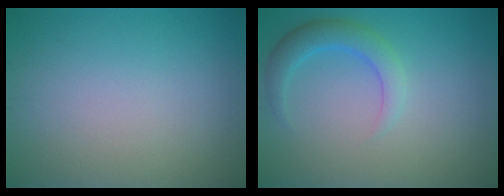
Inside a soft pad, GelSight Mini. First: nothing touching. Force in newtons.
{"total": 2.9, "press": 2.9, "slide": 0.1}